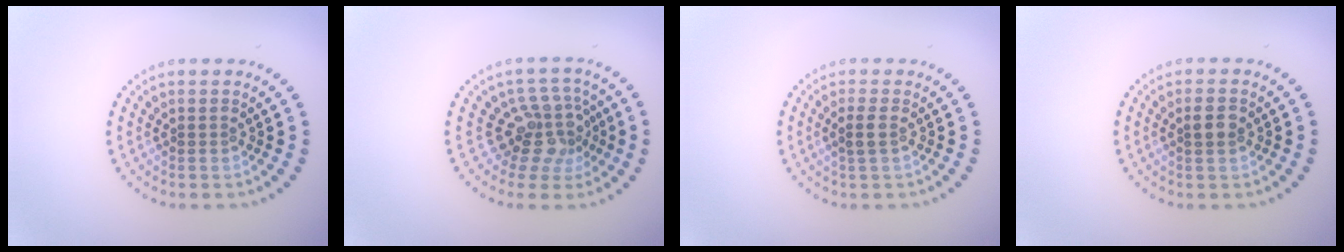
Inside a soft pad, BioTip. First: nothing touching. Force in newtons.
{"total": 4.0, "press": 3.0, "slide": 2.6}
{"total": 1.3, "press": 1.1, "slide": 0.6}
{"total": 1.8, "press": 1.8, "slide": 0.4}